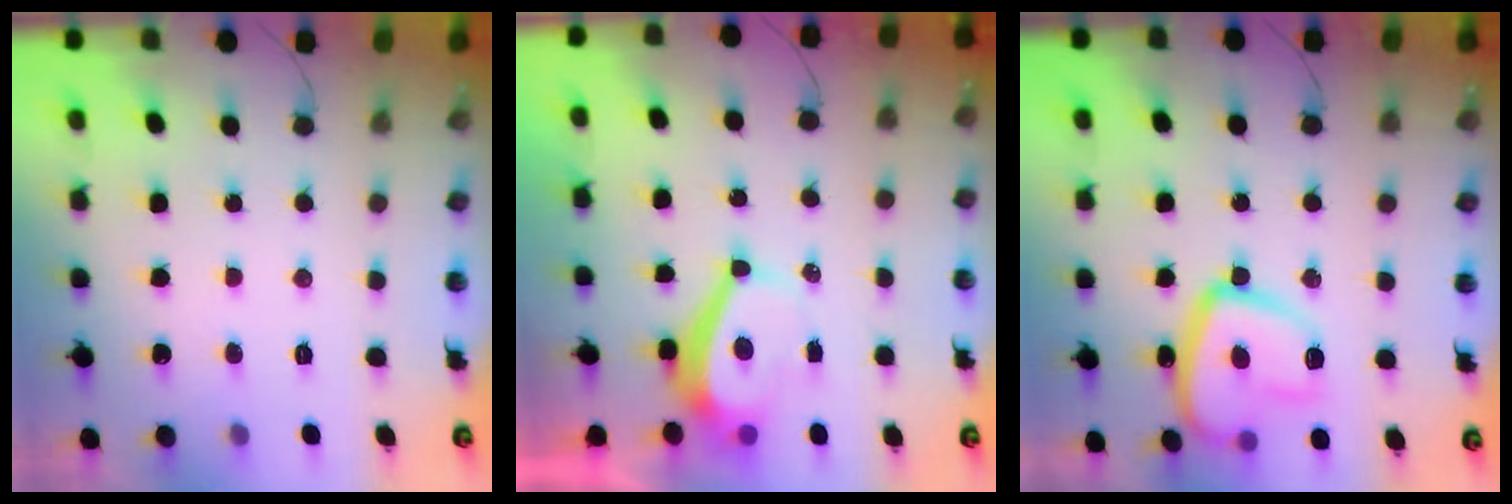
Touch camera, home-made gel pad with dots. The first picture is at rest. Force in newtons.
{"total": 4.4, "press": 4.4, "slide": 0.2}
{"total": 14.4, "press": 14.3, "slide": 1.6}